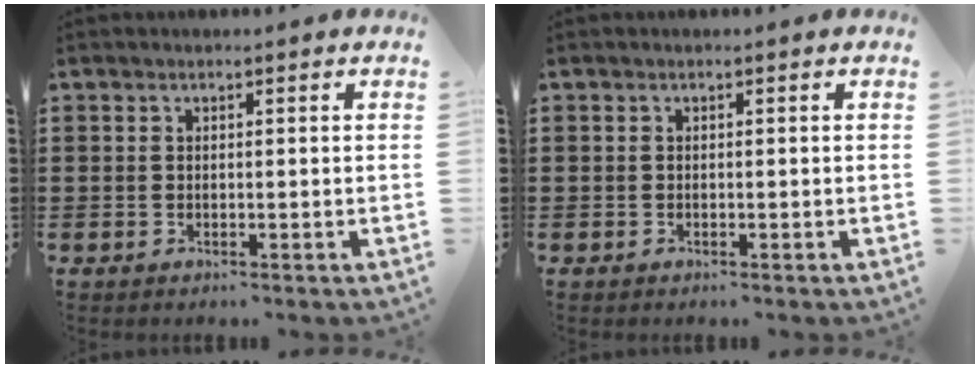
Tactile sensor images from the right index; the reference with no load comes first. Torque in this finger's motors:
{"motor_torque": [1.09, 1.05, 0.03, 0.02]}